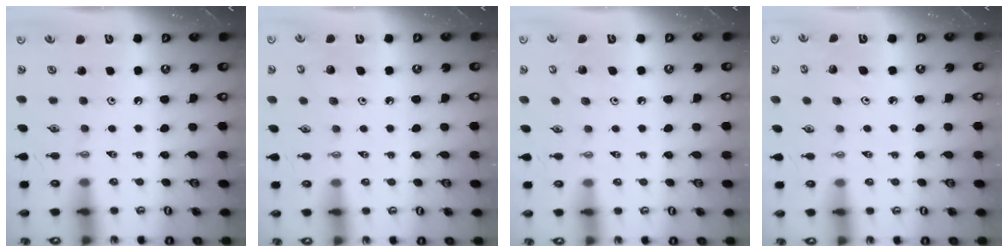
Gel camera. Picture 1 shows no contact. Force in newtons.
{"total": 6.1, "press": 6.1, "slide": 0.9}
{"total": 4.3, "press": 4.3, "slide": 0.3}
{"total": 2.8, "press": 2.8, "slide": 0.2}